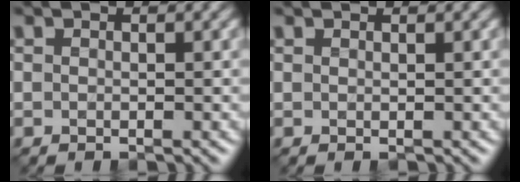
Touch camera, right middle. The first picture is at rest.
{"total": 0.8, "force": [0.8, 0.1, 0.3], "torque": [-0.008, -0.001, 0.010]}